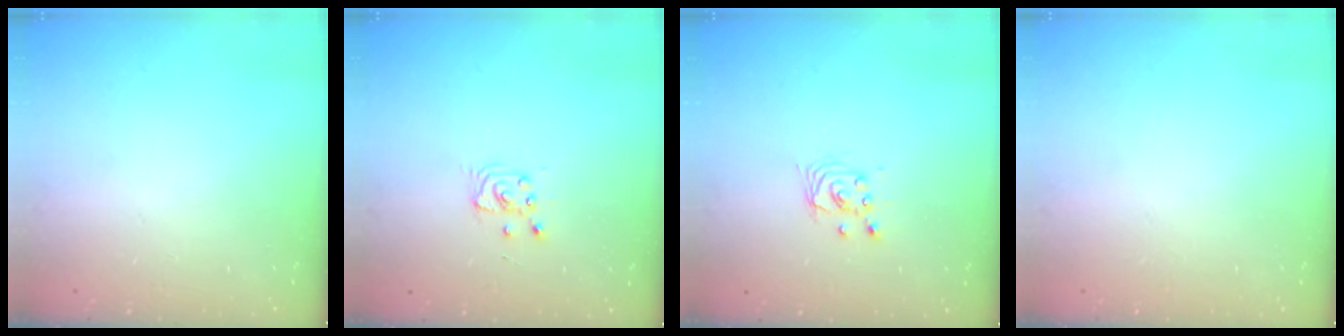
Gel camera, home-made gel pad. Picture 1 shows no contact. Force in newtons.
{"total": 3.6, "press": 3.6, "slide": 0.4}
{"total": 2.9, "press": 2.9, "slide": 0.2}
{"total": 0.0}